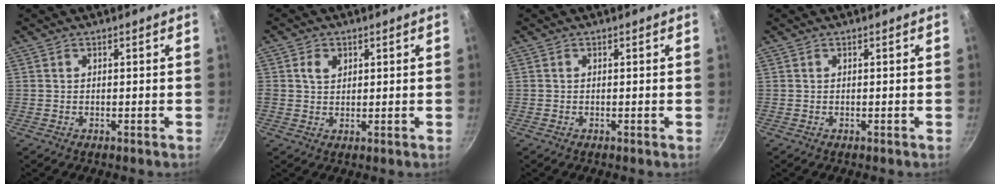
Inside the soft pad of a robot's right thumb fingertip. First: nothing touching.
{"total": 3.1, "force": [1.1, 2.5, 1.5], "torque": [-0.014, 0.000, 0.018]}
{"total": 0.0}
{"total": 0.0}